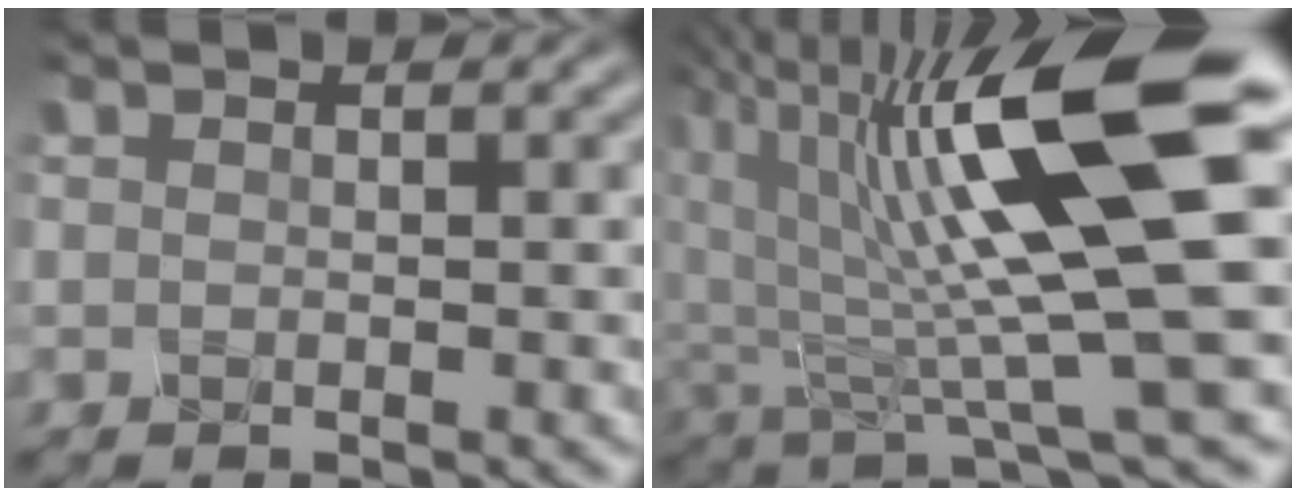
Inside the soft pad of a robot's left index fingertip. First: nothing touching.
{"total": 12.9, "force": [2.5, 2.3, 12.5], "torque": [-0.215, -0.005, 0.061]}